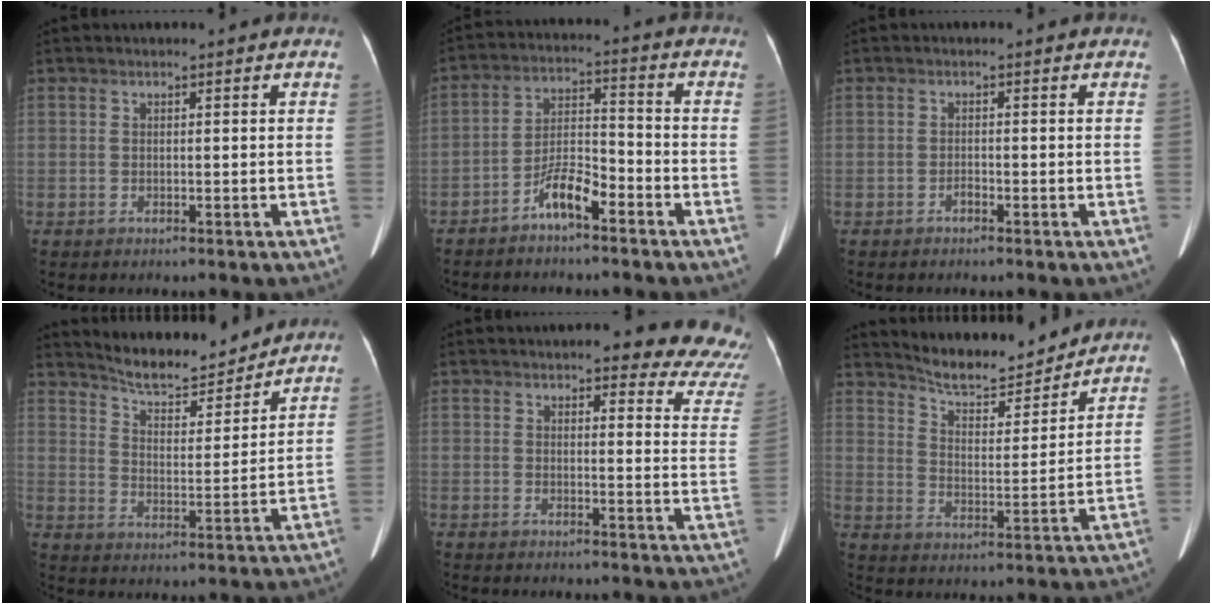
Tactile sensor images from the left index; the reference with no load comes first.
{"total": 6.5, "force": [-4.4, 1.5, 4.5], "torque": [-0.092, 0.010, -0.083]}
{"total": 0.8, "force": [-0.7, 0.2, 0.4], "torque": [-0.005, 0.001, -0.012]}
{"total": 10.8, "force": [10.5, 1.5, 2.4], "torque": [-0.041, -0.001, 0.168]}
{"total": 15.0, "force": [13.5, 3.2, 5.7], "torque": [-0.025, -0.053, 0.119]}
{"total": 11.1, "force": [10.7, 1.4, 2.4], "torque": [-0.045, -0.001, 0.173]}